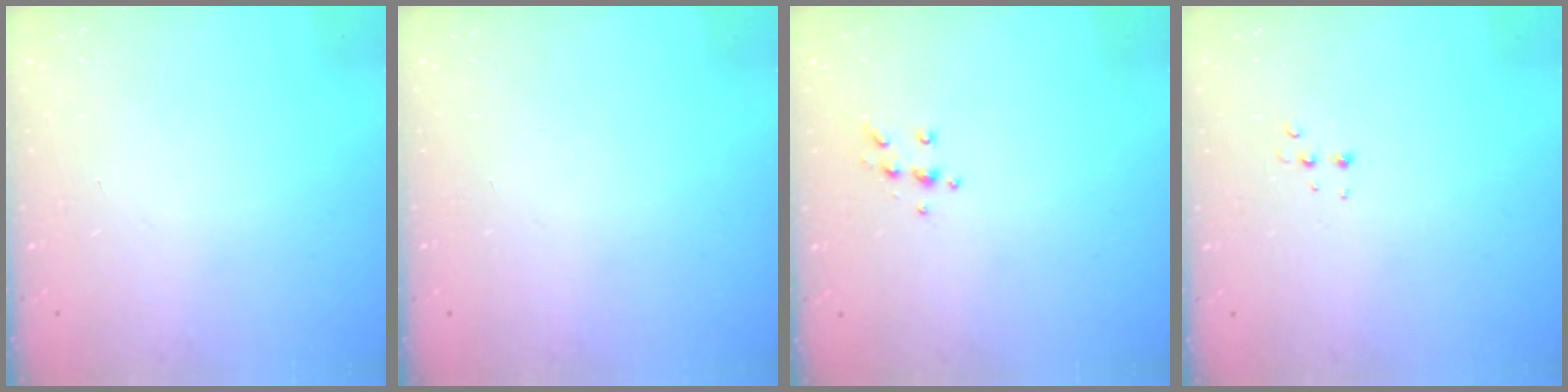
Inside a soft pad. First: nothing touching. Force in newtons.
{"total": 0.6, "press": 0.0, "slide": 0.6}
{"total": 5.7, "press": 5.7, "slide": 0.9}
{"total": 4.2, "press": 4.1, "slide": 0.9}